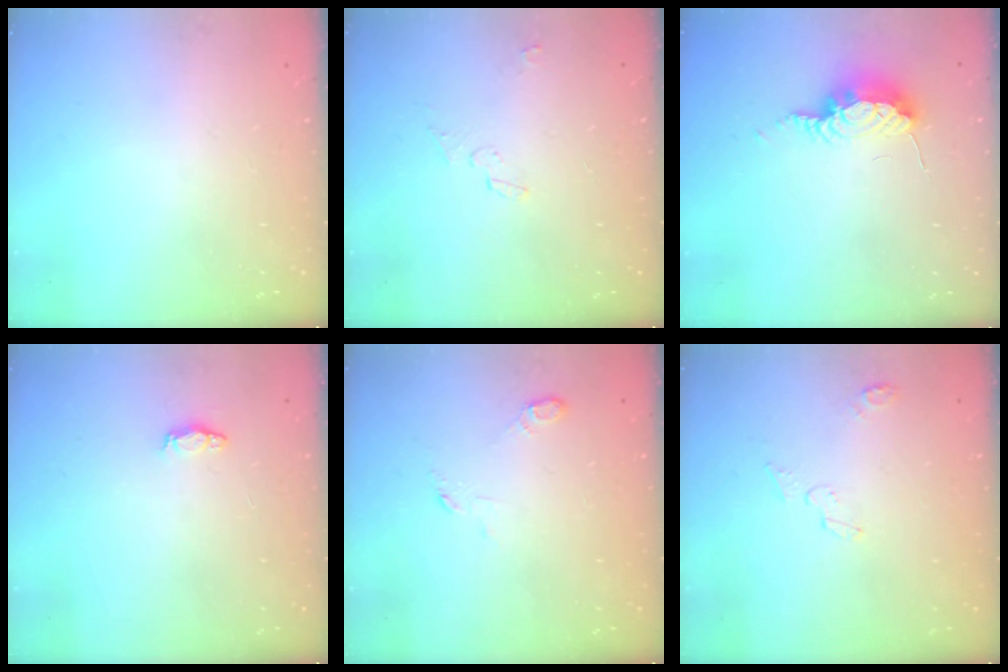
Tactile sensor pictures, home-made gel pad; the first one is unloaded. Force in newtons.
{"total": 3.0, "press": 2.9, "slide": 0.8}
{"total": 8.0, "press": 7.8, "slide": 1.8}
{"total": 3.1, "press": 3.1, "slide": 0.5}
{"total": 3.2, "press": 3.1, "slide": 0.7}
{"total": 4.2, "press": 4.2, "slide": 0.3}